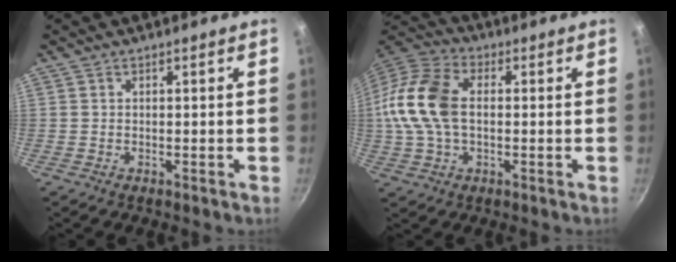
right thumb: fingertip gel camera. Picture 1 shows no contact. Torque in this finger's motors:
{"motor_torque": [2.50, 2.51, 0.87, -0.81, 0.20]}